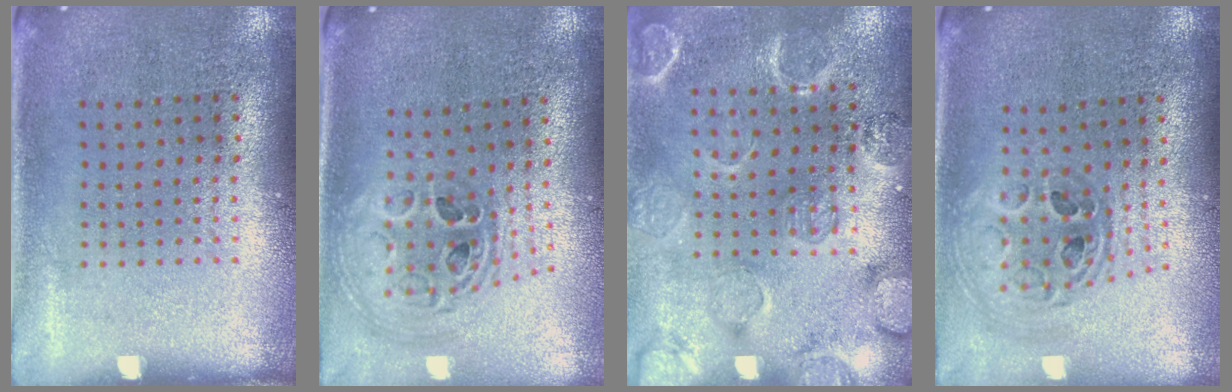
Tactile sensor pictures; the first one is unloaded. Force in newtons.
{"total": 1.3, "press": 1.2, "slide": 0.6}
{"total": 2.4, "press": 2.3, "slide": 0.8}
{"total": 1.0, "press": 1.0, "slide": 0.2}